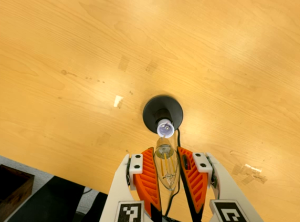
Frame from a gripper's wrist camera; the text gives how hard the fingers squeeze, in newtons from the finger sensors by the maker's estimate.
{"total": 12.9, "left": 13.7, "right": 12.0}